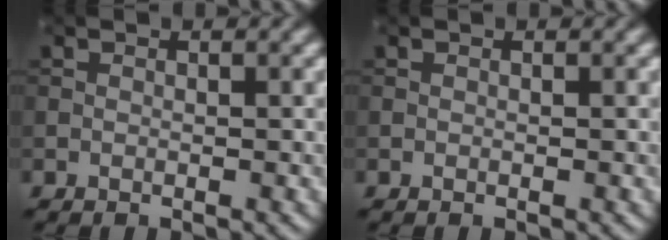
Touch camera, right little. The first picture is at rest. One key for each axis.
{"total": 0.0}